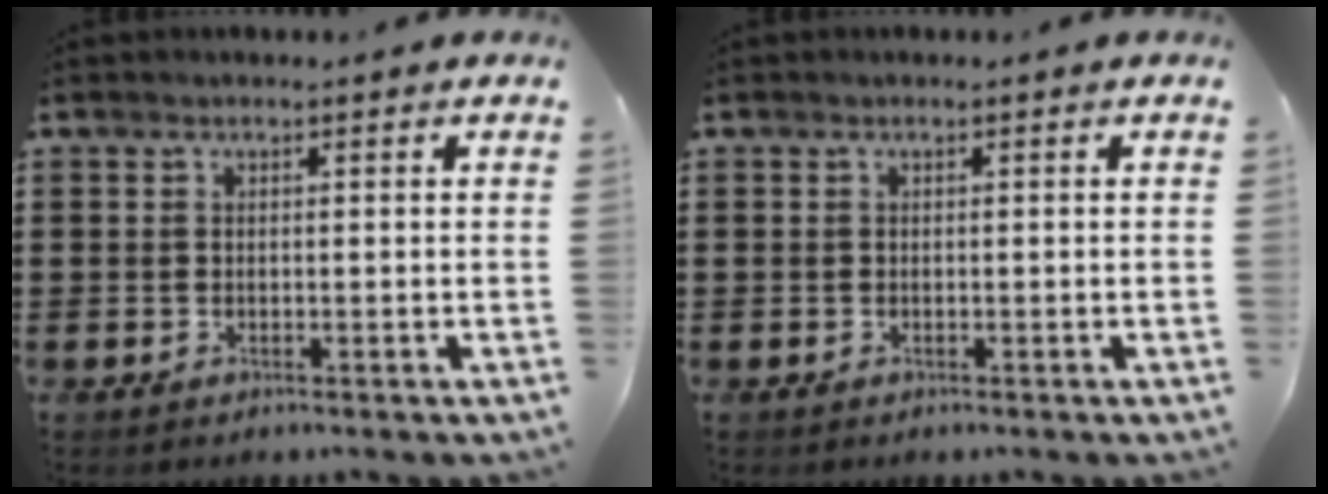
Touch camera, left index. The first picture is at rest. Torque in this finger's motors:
{"motor_torque": [-0.02, -0.02, 0.00, 0.00]}